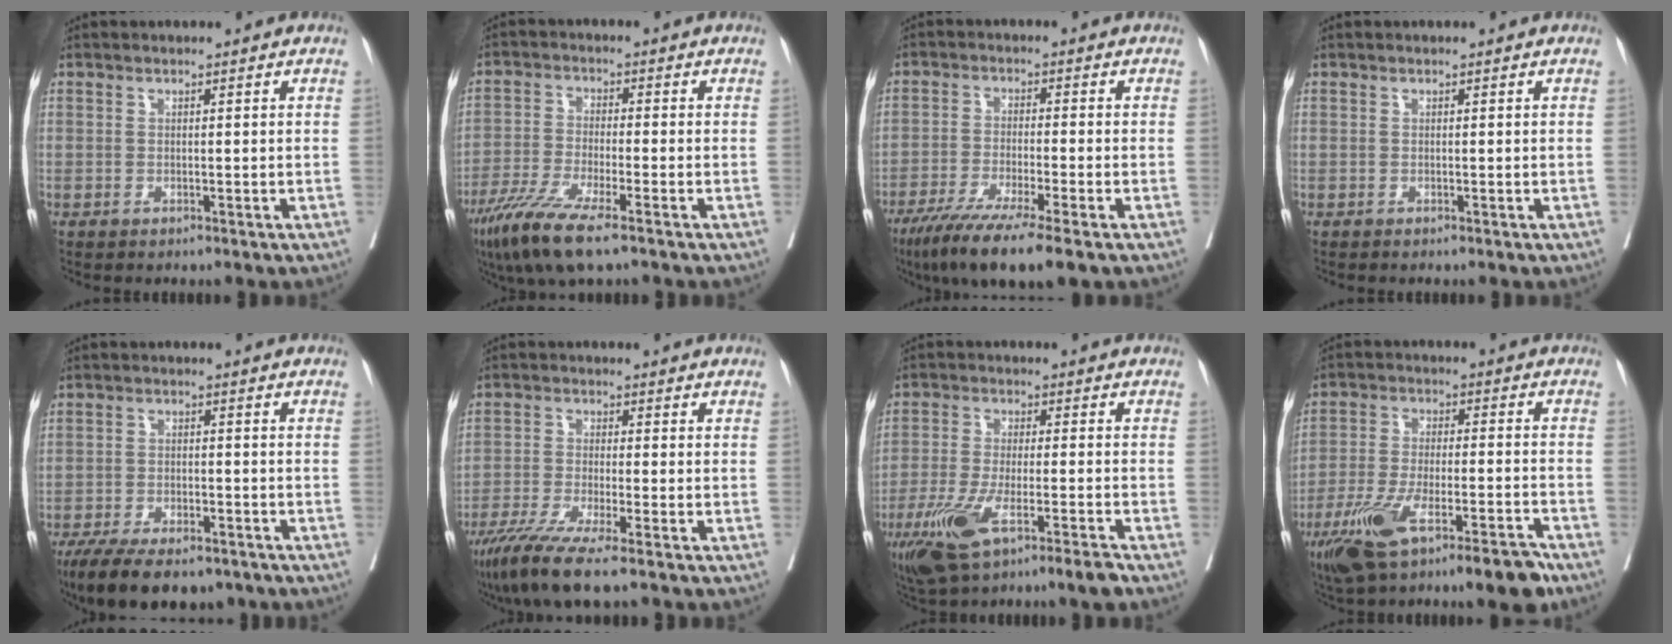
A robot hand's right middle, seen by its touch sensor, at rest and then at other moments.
{"total": 9.4, "force": [-6.2, 0.8, 7.0], "torque": [-0.138, -0.026, -0.113]}
{"total": 11.5, "force": [-7.7, 0.2, 8.4], "torque": [-0.135, -0.030, -0.125]}
{"total": 0.0}
{"total": 13.6, "force": [-10.1, 5.1, 7.6], "torque": [-0.136, -0.015, -0.156]}
{"total": 9.2, "force": [-6.7, -0.3, 6.3], "torque": [-0.106, -0.026, -0.115]}
{"total": 10.8, "force": [-6.5, 1.3, 8.6], "torque": [-0.162, -0.023, -0.113]}
{"total": 14.3, "force": [-9.2, 2.7, 10.5], "torque": [-0.188, -0.014, -0.156]}